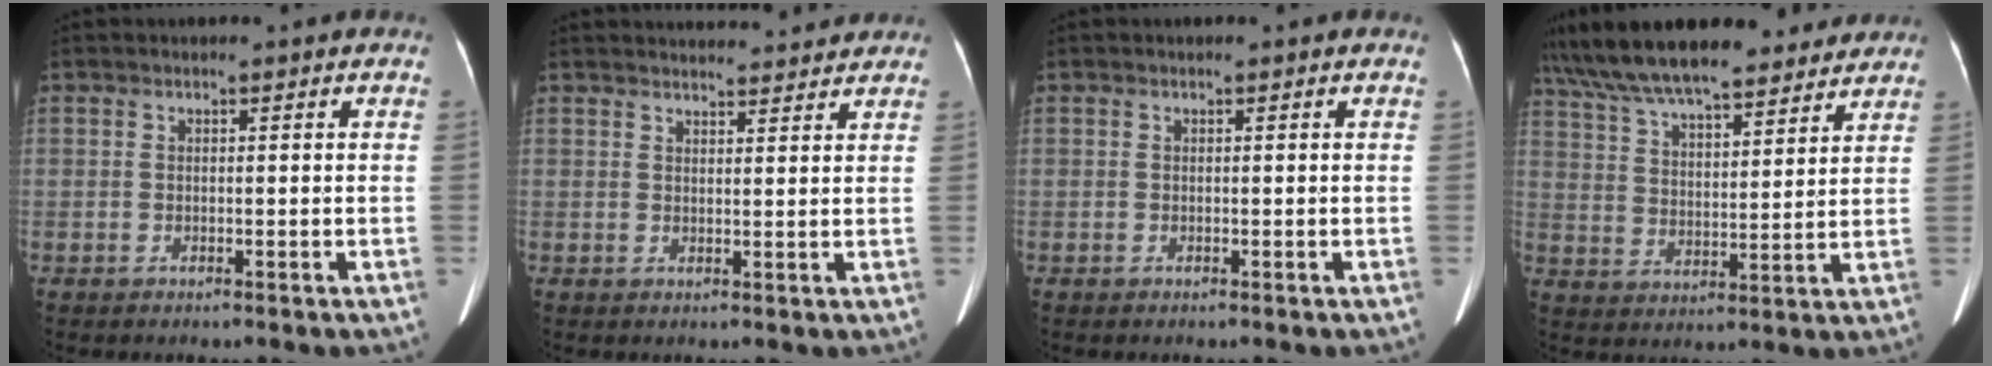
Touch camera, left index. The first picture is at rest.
{"total": 9.6, "force": [9.3, 1.2, 2.2], "torque": [-0.019, 0.007, 0.108]}
{"total": 0.0}
{"total": 20.8, "force": [17.7, 4.9, 9.7], "torque": [-0.174, 0.038, 0.273]}